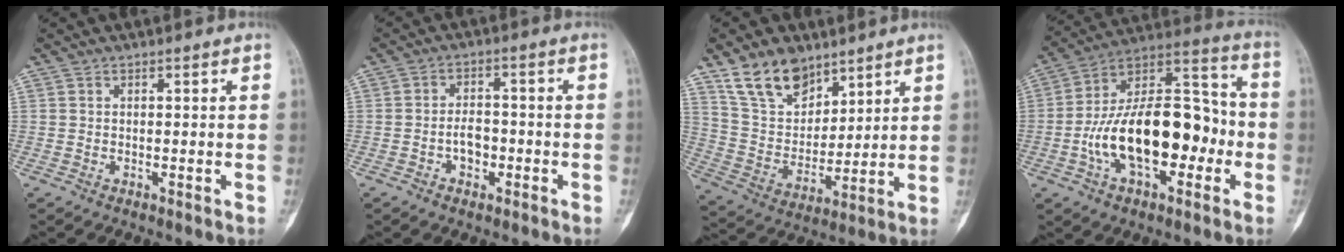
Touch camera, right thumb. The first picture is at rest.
{"total": 4.4, "force": [-1.7, 2.9, 2.8], "torque": [-0.033, 0.017, -0.031]}
{"total": 13.5, "force": [9.4, 7.7, 5.8], "torque": [-0.076, -0.049, 0.187]}
{"total": 23.0, "force": [-4.6, 12.1, 19.0], "torque": [-0.298, 0.052, -0.077]}